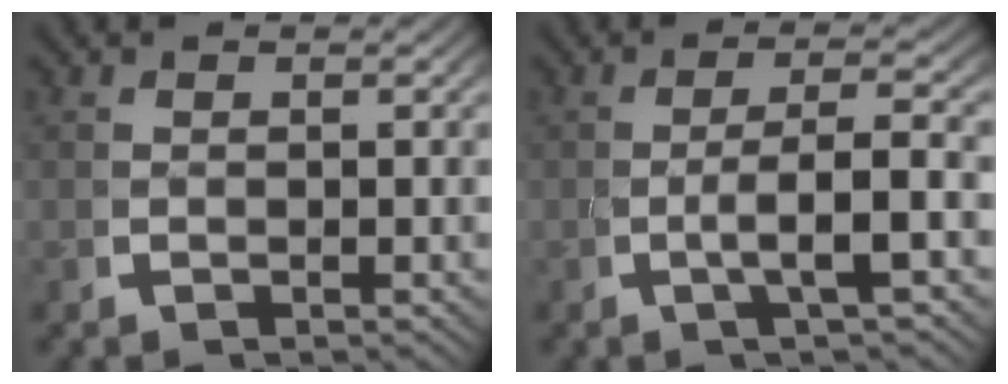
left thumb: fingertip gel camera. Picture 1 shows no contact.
{"total": 4.3, "force": [-0.5, 1.0, 4.2], "torque": [-0.084, -0.006, -0.005]}